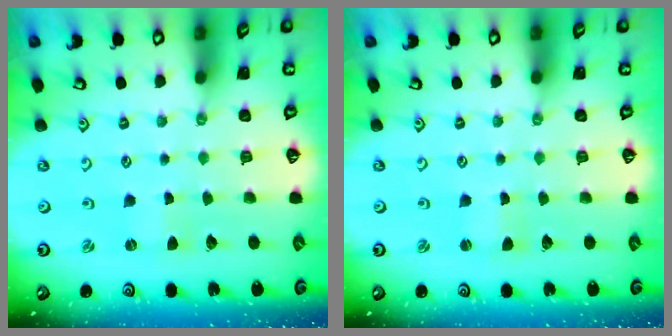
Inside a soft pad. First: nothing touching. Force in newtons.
{"total": 0.8, "press": 0.8, "slide": 0.3}